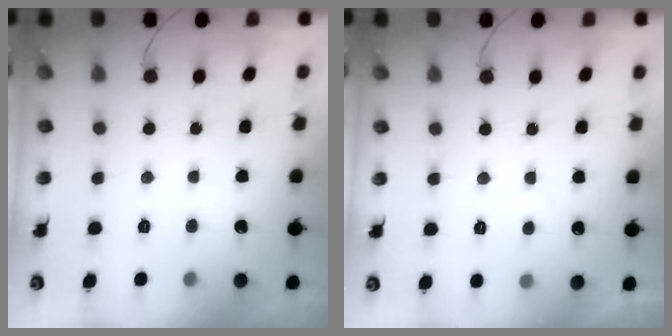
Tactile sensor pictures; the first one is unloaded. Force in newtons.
{"total": 1.3, "press": 1.2, "slide": 0.4}